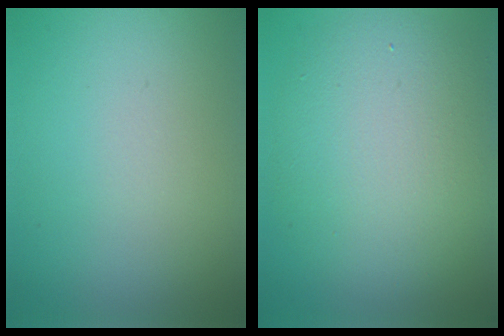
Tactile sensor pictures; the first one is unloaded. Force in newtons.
{"total": 8.4, "press": 8.4, "slide": 0.4}